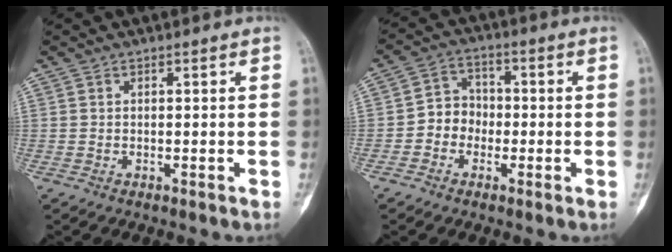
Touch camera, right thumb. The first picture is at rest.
{"total": 6.1, "force": [-1.6, 5.4, 2.4], "torque": [-0.011, 0.024, -0.043]}